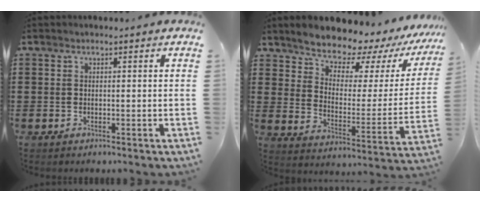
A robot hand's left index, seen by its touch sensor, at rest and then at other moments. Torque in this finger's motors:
{"motor_torque": [2.14, 0.00, 1.05, 0.21]}